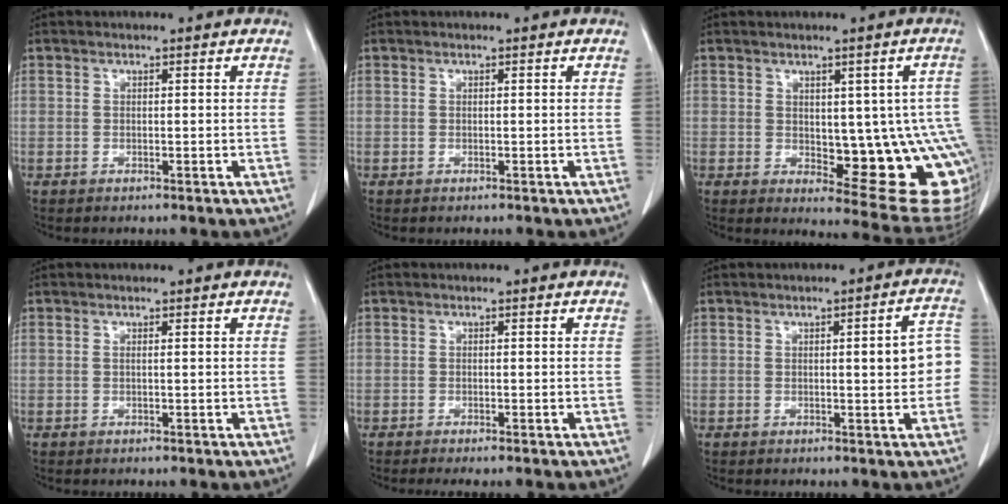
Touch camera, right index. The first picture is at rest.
{"total": 0.0}
{"total": 14.2, "force": [-1.7, 5.5, 13.0], "torque": [-0.104, 0.006, -0.002]}
{"total": 0.0}
{"total": 1.9, "force": [-1.6, -0.1, 1.0], "torque": [-0.015, -0.006, -0.025]}
{"total": 5.9, "force": [-0.2, 1.2, 5.8], "torque": [-0.065, 0.018, -0.005]}